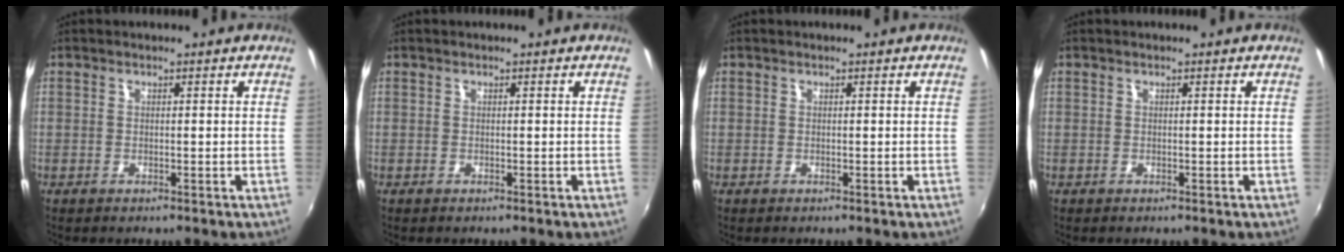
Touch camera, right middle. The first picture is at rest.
{"total": 0.0}
{"total": 0.0}
{"total": 0.0}